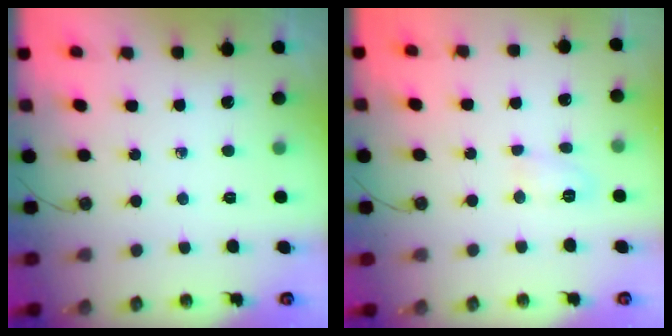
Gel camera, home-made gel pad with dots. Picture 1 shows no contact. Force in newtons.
{"total": 5.1, "press": 5.0, "slide": 1.3}